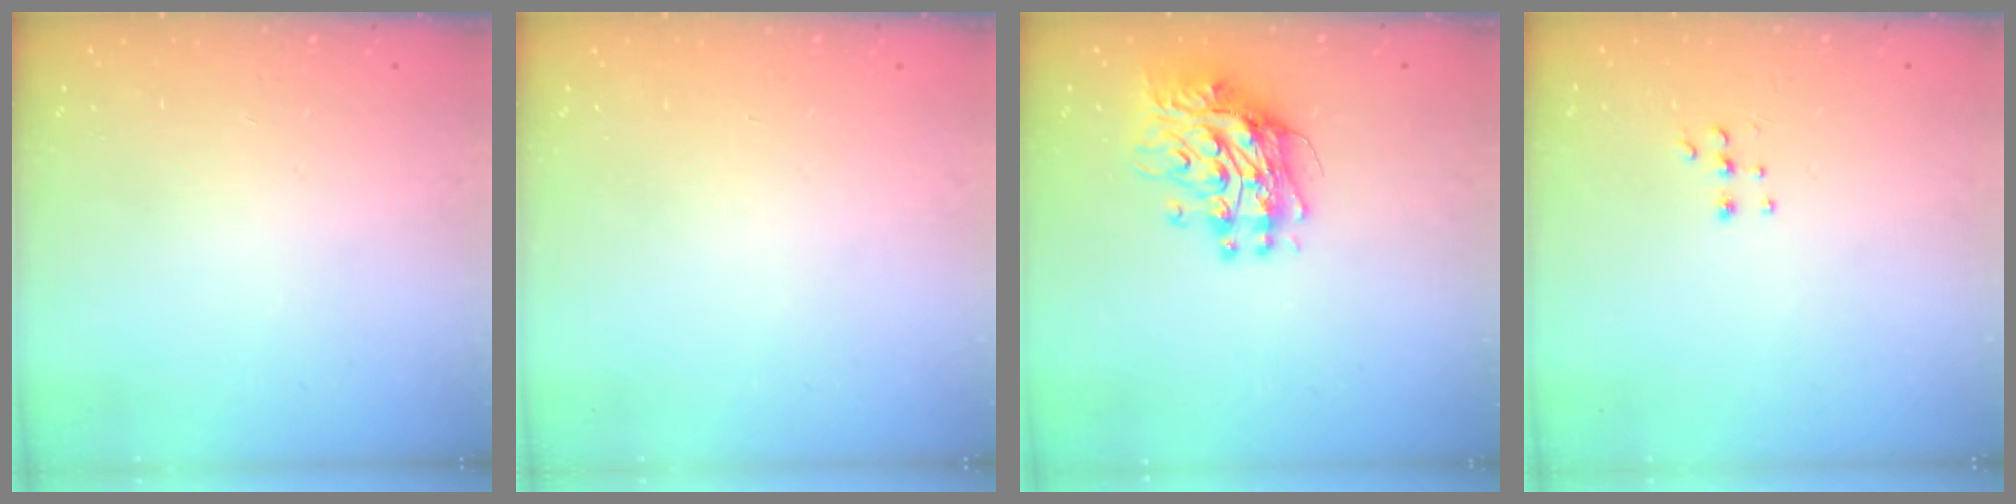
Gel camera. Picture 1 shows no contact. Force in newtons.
{"total": 0.0}
{"total": 12.2, "press": 12.2, "slide": 1.0}
{"total": 5.3, "press": 5.2, "slide": 0.5}